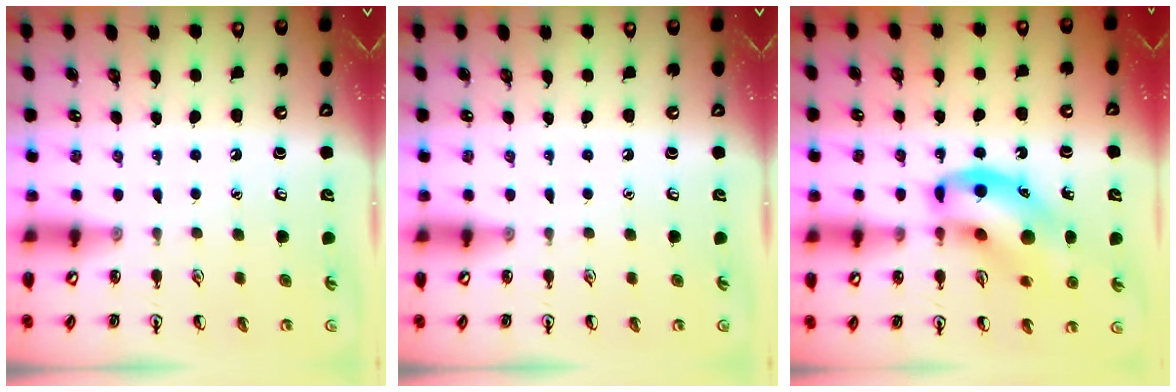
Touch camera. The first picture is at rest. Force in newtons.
{"total": 0.0}
{"total": 15.5, "press": 15.2, "slide": 2.9}